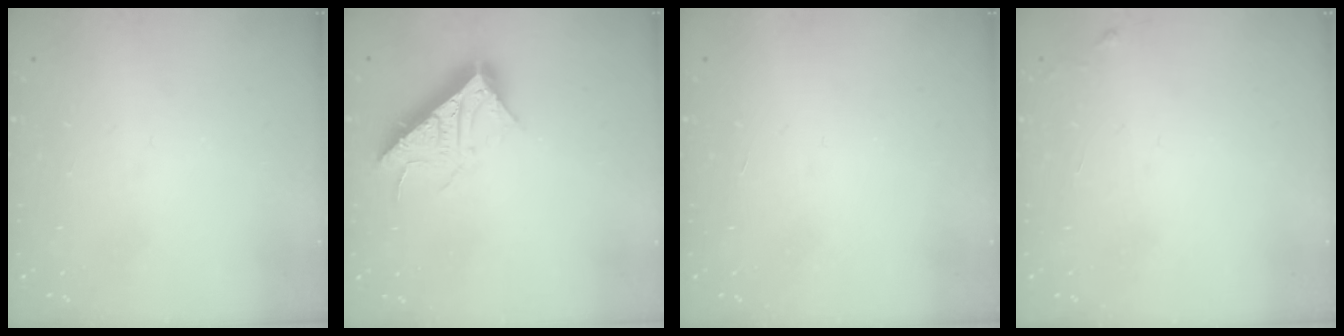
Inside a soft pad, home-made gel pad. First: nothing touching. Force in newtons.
{"total": 16.3, "press": 16.3, "slide": 0.3}
{"total": 1.7, "press": 1.7, "slide": 0.1}
{"total": 3.5, "press": 3.4, "slide": 0.5}